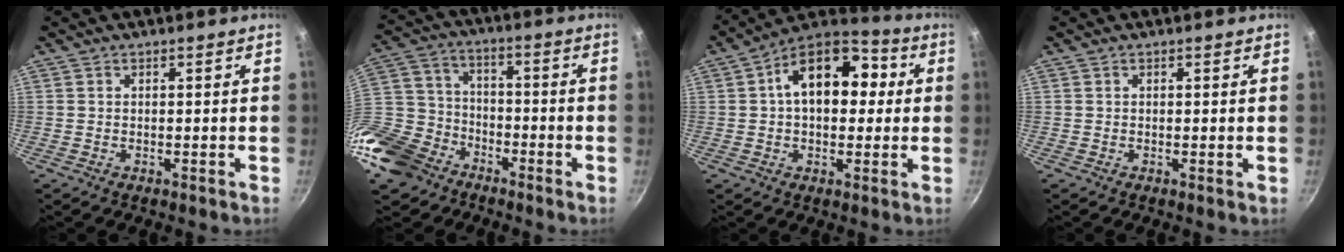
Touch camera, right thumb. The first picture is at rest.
{"total": 16.6, "force": [-10.9, 11.0, 6.0], "torque": [-0.137, 0.044, -0.212]}
{"total": 15.7, "force": [2.5, 9.7, 12.1], "torque": [-0.148, 0.034, 0.029]}
{"total": 0.6, "force": [0.0, 0.0, 0.6], "torque": [-0.010, -0.003, 0.000]}